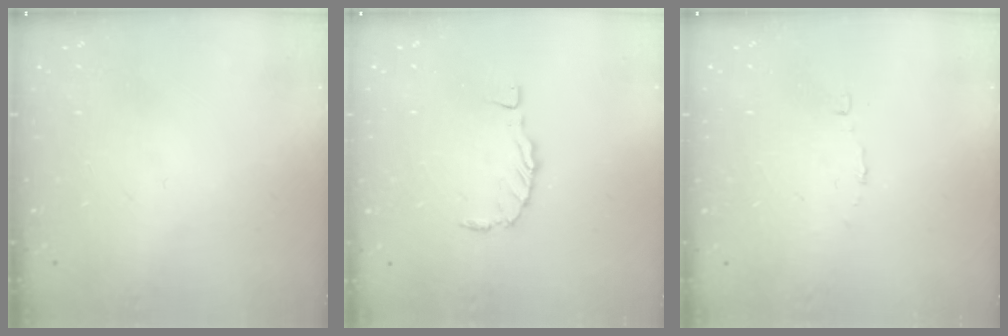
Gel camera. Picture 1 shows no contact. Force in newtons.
{"total": 0.0}
{"total": 1.9, "press": 1.9, "slide": 0.1}